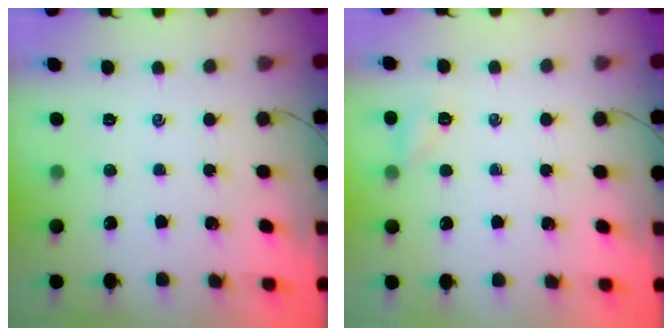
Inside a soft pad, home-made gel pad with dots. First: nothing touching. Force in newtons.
{"total": 4.5, "press": 4.4, "slide": 1.2}